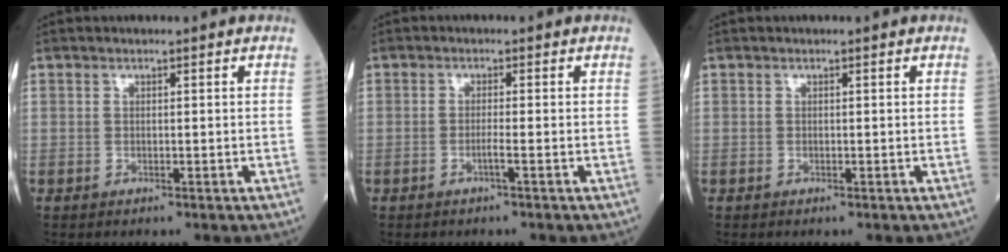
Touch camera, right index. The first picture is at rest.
{"total": 1.2, "force": [-0.7, -0.3, 0.9], "torque": [-0.016, 0.001, -0.015]}
{"total": 0.0}